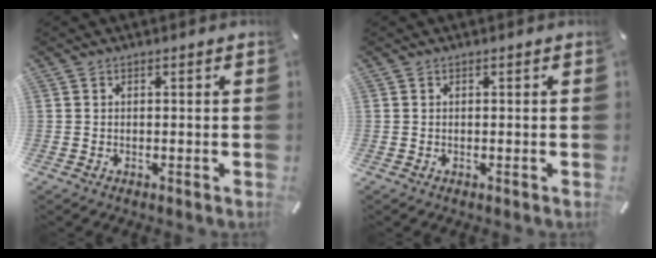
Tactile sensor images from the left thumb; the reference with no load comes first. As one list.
[{"total": 0.0}]